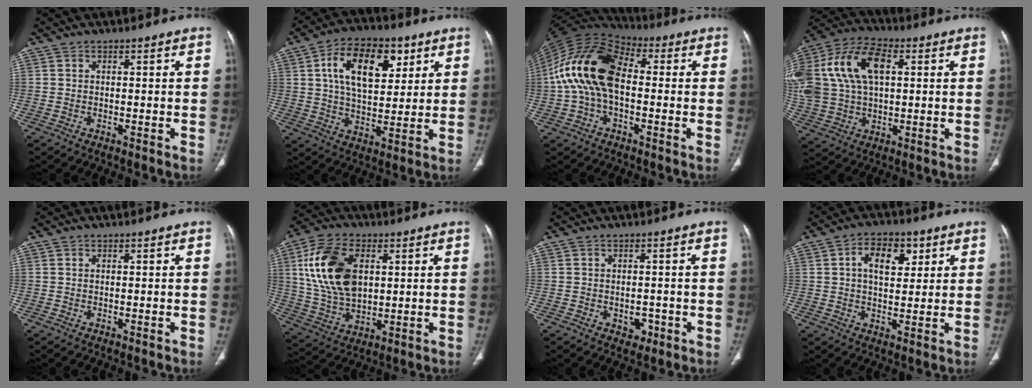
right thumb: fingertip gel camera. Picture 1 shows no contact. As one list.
[{"total": 16.0, "force": [5.8, 9.1, 11.8], "torque": [-0.165, -0.011, 0.099]}, {"total": 16.9, "force": [-0.2, 10.0, 13.6], "torque": [-0.261, 0.036, -0.014]}, {"total": 25.3, "force": [6.2, 15.7, 18.8], "torque": [-0.432, 0.040, 0.118]}, {"total": 0.0}, {"total": 17.5, "force": [4.3, 10.7, 13.2], "torque": [-0.244, -0.006, 0.087]}, {"total": 2.5, "force": [-1.0, 1.9, 1.3], "torque": [-0.006, 0.004, -0.009]}, {"total": 8.7, "force": [2.9, 5.2, 6.3], "torque": [-0.073, -0.002, 0.045]}]